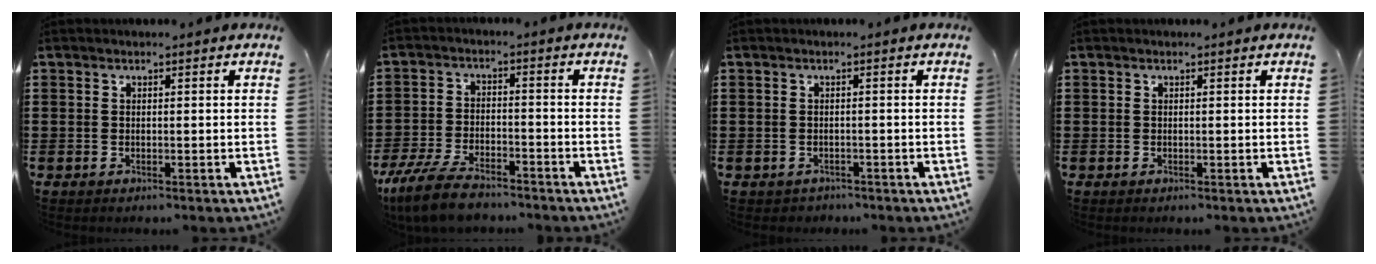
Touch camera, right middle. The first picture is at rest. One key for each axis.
{"total": 7.3, "fx": -5.9, "fy": 2.1, "fz": 3.7, "tx": -0.081, "ty": 0.006, "tz": -0.115}
{"total": 0.7, "fx": -0.6, "fy": 0.4, "fz": -0.1, "tx": -0.001, "ty": 0.003, "tz": -0.016}
{"total": 0.0}